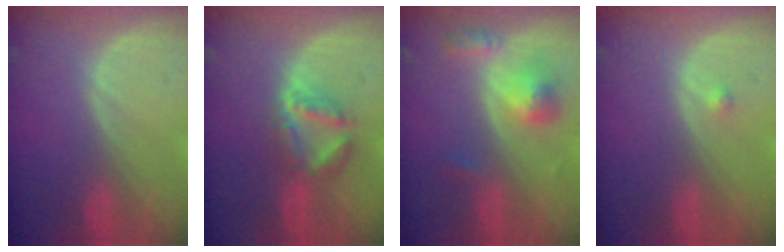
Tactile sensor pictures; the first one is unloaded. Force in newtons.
{"total": 5.7, "press": 5.7, "slide": 1.0}
{"total": 5.2, "press": 4.9, "slide": 1.7}
{"total": 0.8, "press": 0.6, "slide": 0.4}